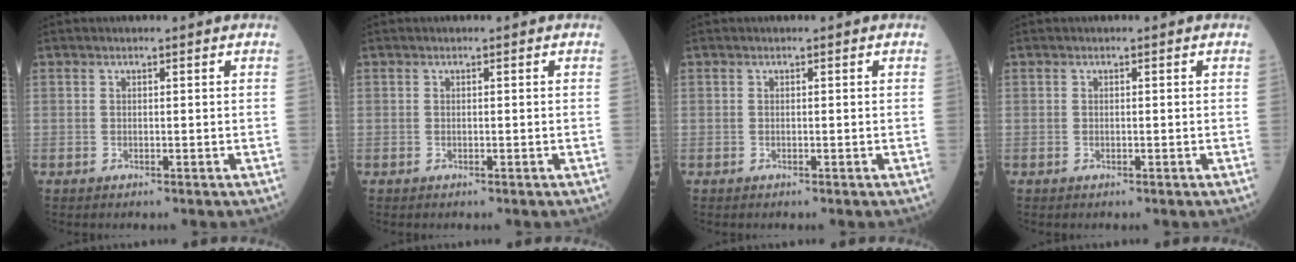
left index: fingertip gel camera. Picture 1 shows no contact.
{"total": 0.0}
{"total": 0.0}
{"total": 0.0}